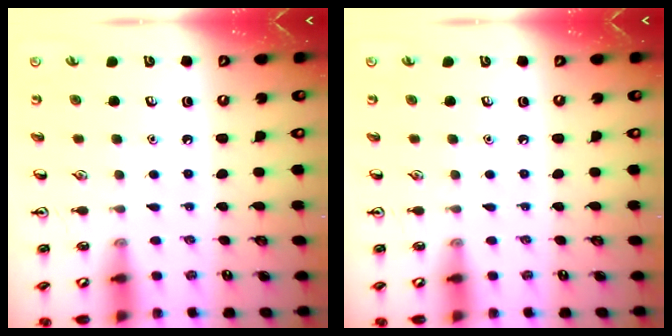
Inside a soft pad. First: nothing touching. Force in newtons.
{"total": 0.0}